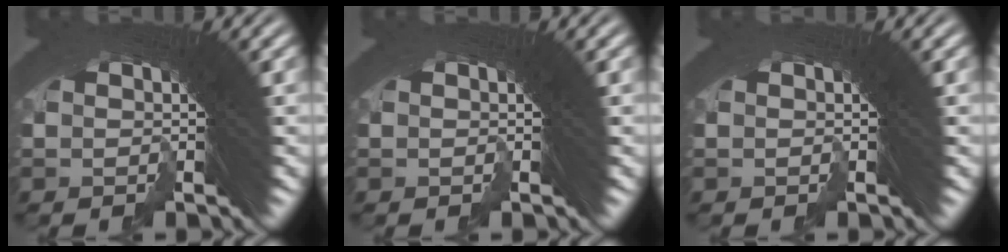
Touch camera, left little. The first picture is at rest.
{"total": 0.0}
{"total": 0.0}